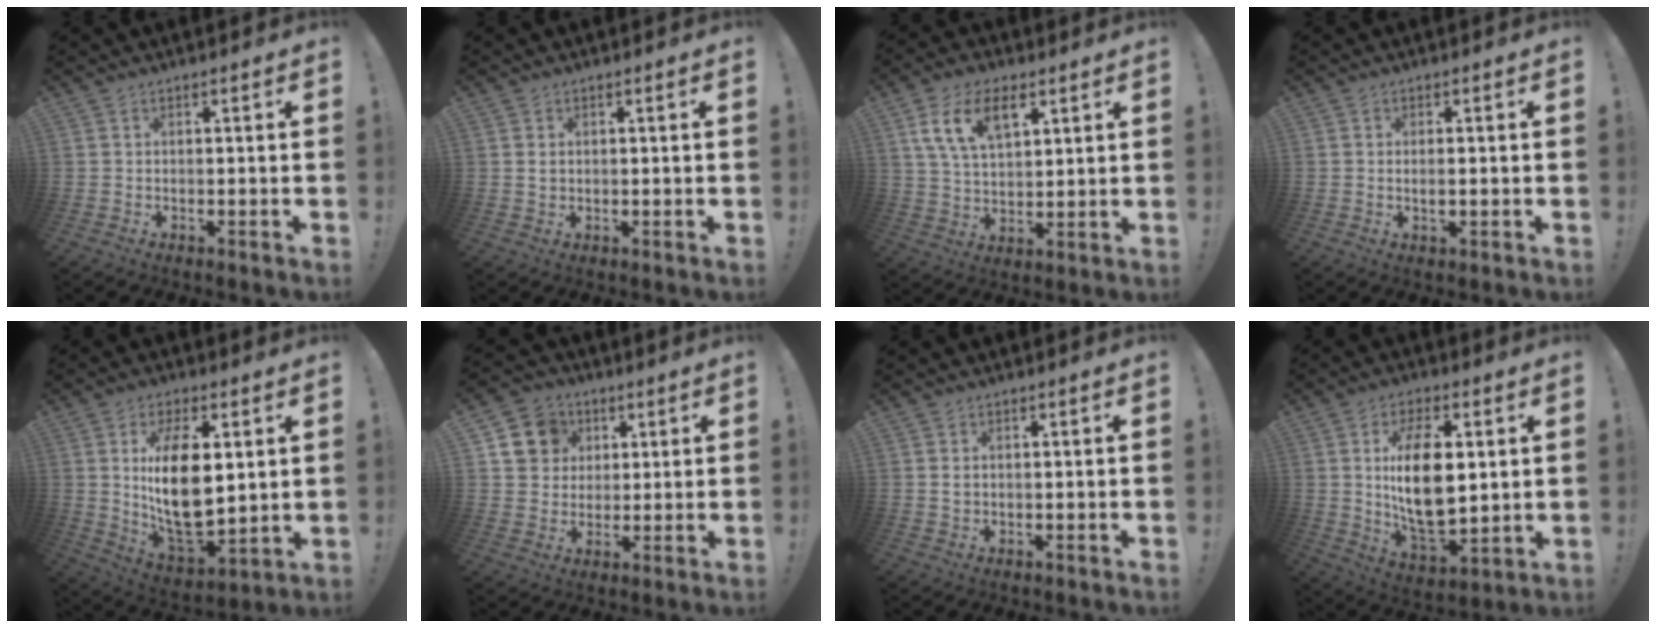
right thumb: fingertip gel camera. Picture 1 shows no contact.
{"total": 0.9, "force": [0.2, 0.8, 0.4], "torque": [-0.007, 0.003, 0.002]}
{"total": 12.5, "force": [6.2, 6.8, 8.5], "torque": [-0.149, -0.006, 0.116]}
{"total": 2.1, "force": [-0.2, 0.7, 2.0], "torque": [-0.026, -0.003, -0.005]}
{"total": 18.1, "force": [3.7, 9.6, 14.9], "torque": [-0.278, -0.027, 0.065]}
{"total": 10.8, "force": [3.7, 9.8, 2.9], "torque": [-0.037, -0.012, 0.077]}
{"total": 1.0, "force": [0.3, 0.8, 0.4], "torque": [-0.008, 0.002, 0.004]}
{"total": 17.6, "force": [2.9, 9.4, 14.6], "torque": [-0.268, -0.014, 0.044]}